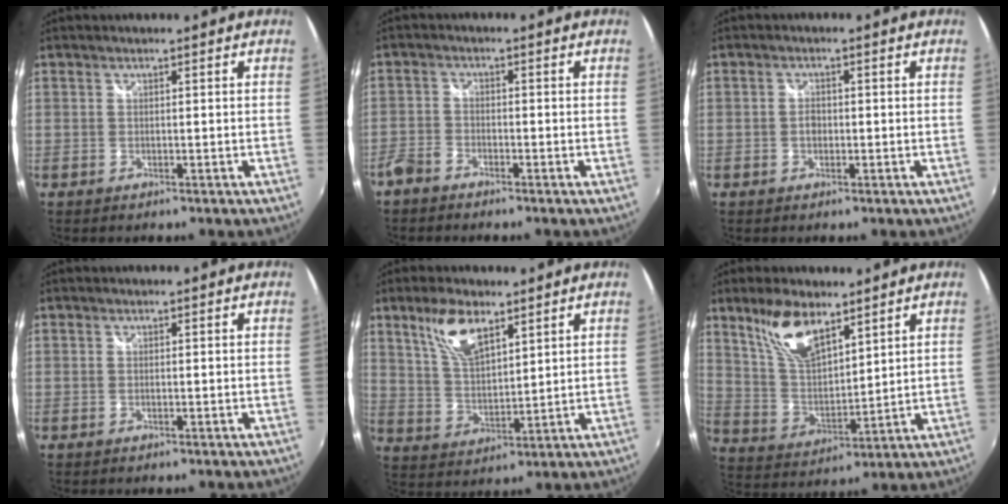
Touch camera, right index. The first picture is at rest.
{"total": 3.6, "force": [-2.9, 1.7, 1.2], "torque": [-0.034, 0.001, -0.061]}
{"total": 1.8, "force": [-0.4, 1.4, 1.1], "torque": [-0.020, 0.001, -0.007]}
{"total": 0.0}
{"total": 9.5, "force": [5.8, 4.0, 6.4], "torque": [-0.122, 0.008, 0.119]}
{"total": 11.9, "force": [7.8, 4.8, 7.5], "torque": [-0.142, 0.008, 0.161]}